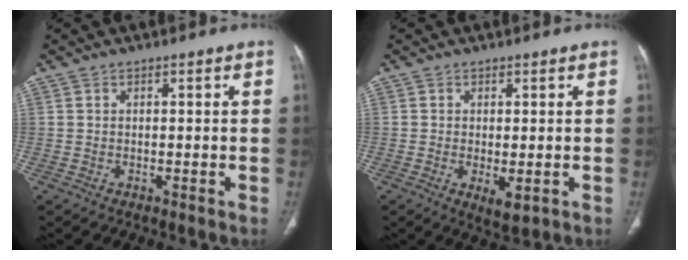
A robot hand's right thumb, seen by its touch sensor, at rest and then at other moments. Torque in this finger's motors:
{"motor_torque": [-0.18, 0.10, 0.06, -0.07, 0.00]}